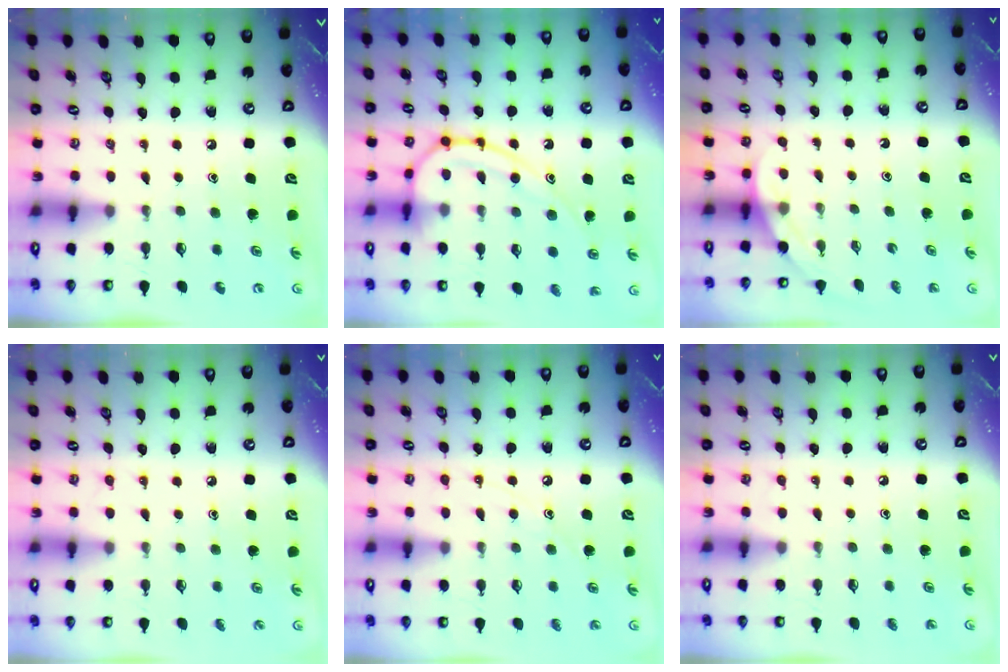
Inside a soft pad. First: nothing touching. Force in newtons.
{"total": 13.2, "press": 13.2, "slide": 0.3}
{"total": 2.2, "press": 2.2, "slide": 0.0}
{"total": 4.6, "press": 4.6, "slide": 0.3}
{"total": 7.5, "press": 7.5, "slide": 0.7}
{"total": 3.4, "press": 3.4, "slide": 0.4}